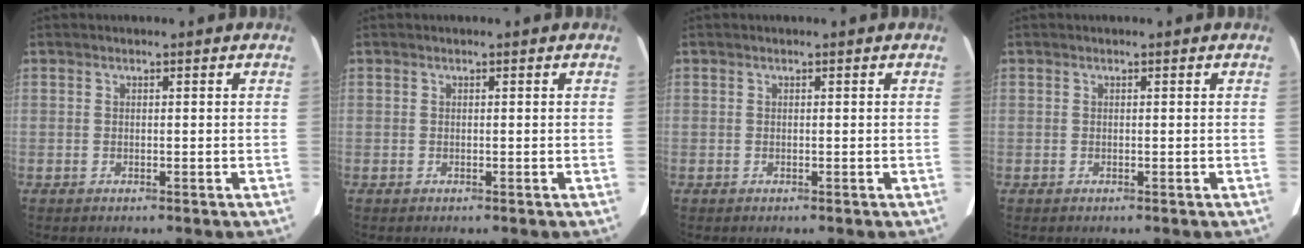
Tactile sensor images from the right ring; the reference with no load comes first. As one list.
[{"total": 0.0}, {"total": 0.0}, {"total": 0.0}]